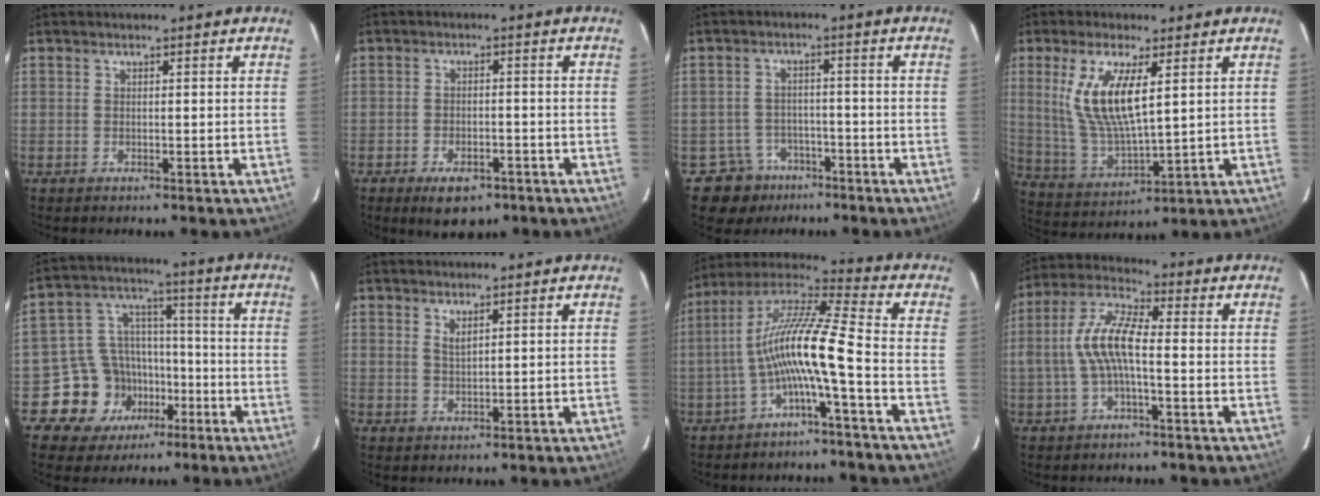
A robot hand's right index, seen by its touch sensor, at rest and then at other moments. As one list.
[{"total": 7.0, "force": [-4.6, 3.5, 4.0], "torque": [-0.083, -0.006, -0.064]}, {"total": 6.6, "force": [-4.3, 5.0, -0.2], "torque": [-0.009, 0.031, -0.064]}, {"total": 12.6, "force": [4.1, 3.9, 11.2], "torque": [-0.225, -0.006, 0.093]}, {"total": 12.2, "force": [-6.4, 10.1, 2.3], "torque": [-0.060, 0.044, -0.093]}, {"total": 1.8, "force": [1.2, 0.4, 1.2], "torque": [-0.022, -0.001, 0.021]}, {"total": 12.6, "force": [-3.7, 0.4, 12.1], "torque": [-0.237, 0.017, -0.076]}, {"total": 9.0, "force": [-1.3, 2.5, 8.5], "torque": [-0.182, 0.014, -0.025]}]